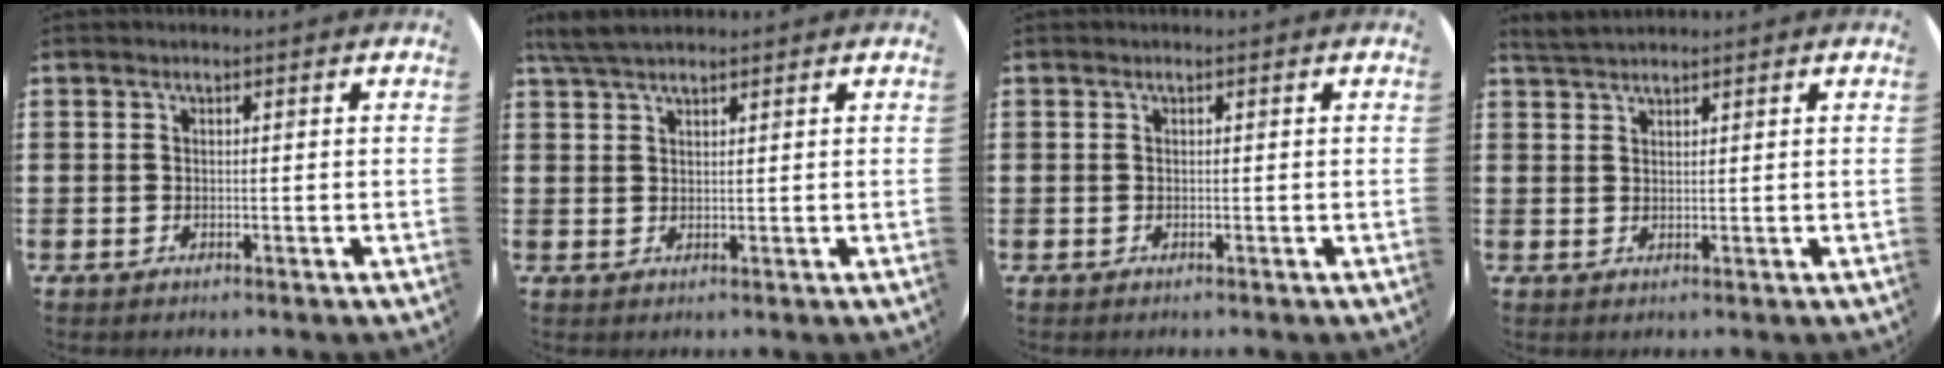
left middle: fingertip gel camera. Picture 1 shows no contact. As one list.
[{"total": 3.8, "force": [3.3, 0.8, 1.7], "torque": [-0.041, 0.003, 0.062]}, {"total": 0.0}, {"total": 2.2, "force": [2.1, 0.3, 0.5], "torque": [-0.013, 0.003, 0.041]}]